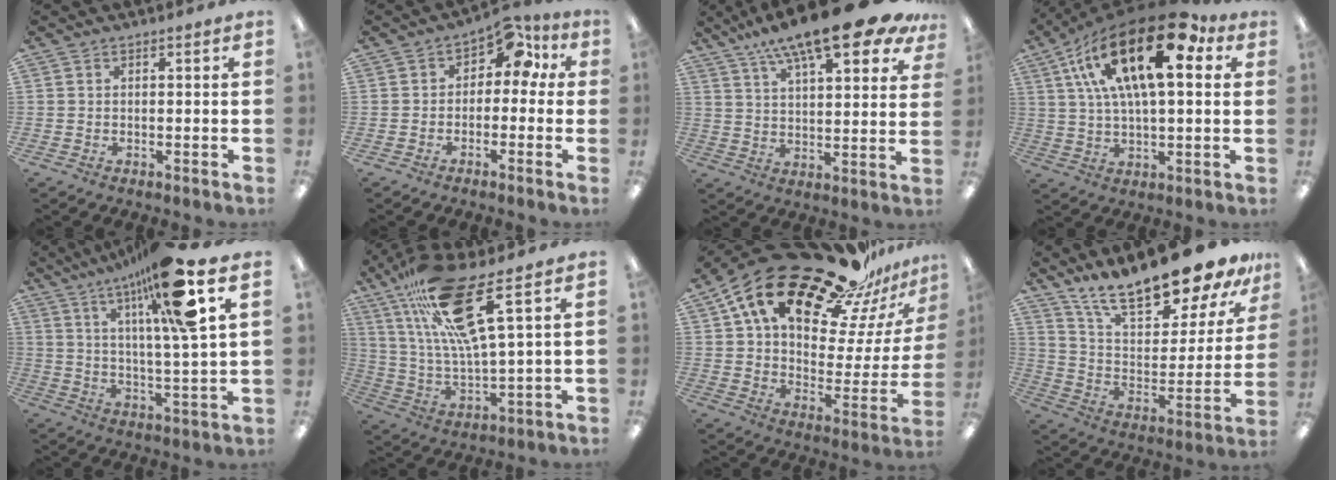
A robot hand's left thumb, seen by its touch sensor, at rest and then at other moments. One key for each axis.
{"total": 7.5, "fx": 2.3, "fy": 5.1, "fz": 5.0, "tx": -0.065, "ty": -0.006, "tz": 0.036}
{"total": 18.9, "fx": 13.1, "fy": 4.9, "fz": 12.7, "tx": -0.204, "ty": -0.076, "tz": 0.215}
{"total": 23.7, "fx": 10.5, "fy": 9.2, "fz": 19.1, "tx": -0.354, "ty": -0.034, "tz": 0.165}
{"total": 18.2, "fx": 11.0, "fy": 1.9, "fz": 14.4, "tx": -0.235, "ty": -0.049, "tz": 0.158}
{"total": 20.0, "fx": 11.3, "fy": 4.5, "fz": 15.9, "tx": -0.309, "ty": -0.042, "tz": 0.184}
{"total": 26.9, "fx": 20.9, "fy": 10.5, "fz": 13.2, "tx": -0.211, "ty": -0.151, "tz": 0.361}
{"total": 23.1, "fx": 18.7, "fy": 6.5, "fz": 11.8, "tx": -0.194, "ty": -0.133, "tz": 0.317}